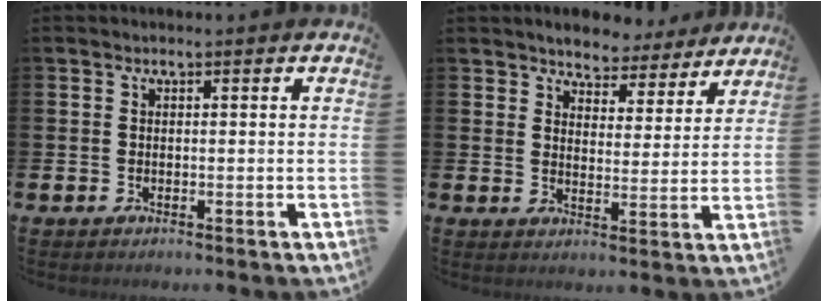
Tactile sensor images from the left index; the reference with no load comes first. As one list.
[{"total": 4.5, "force": [4.4, 1.2, -0.2], "torque": [-0.017, -0.033, 0.074]}]